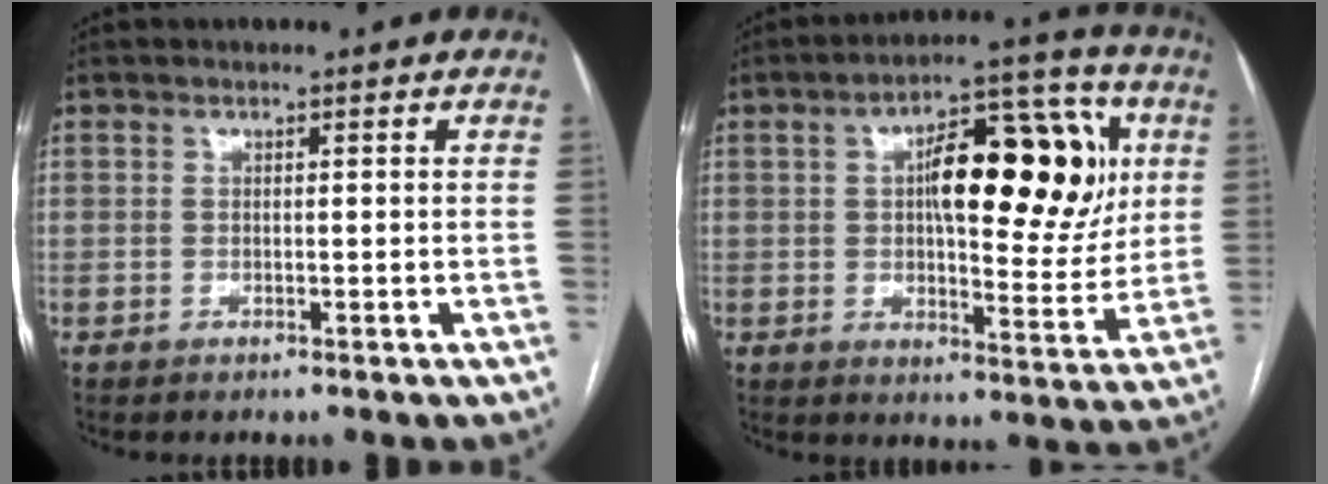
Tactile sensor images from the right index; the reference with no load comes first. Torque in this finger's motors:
{"motor_torque": [1.37, 0.32, 0.79, 0.14]}